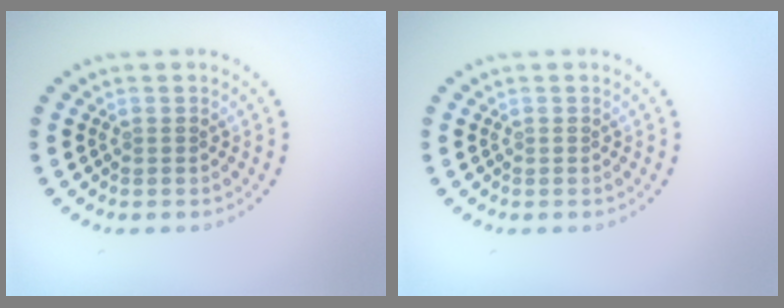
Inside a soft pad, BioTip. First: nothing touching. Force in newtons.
{"total": 0.0}